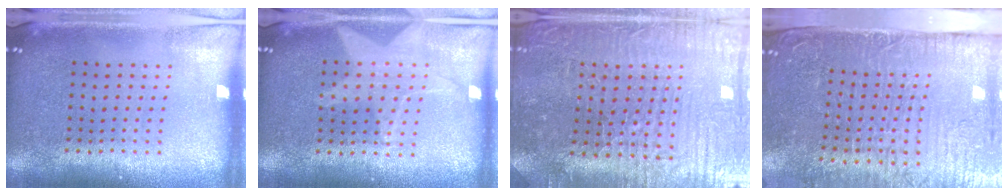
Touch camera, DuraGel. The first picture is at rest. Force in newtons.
{"total": 0.6, "press": 0.5, "slide": 0.2}
{"total": 3.8, "press": 3.8, "slide": 0.4}
{"total": 5.5, "press": 4.6, "slide": 3.0}